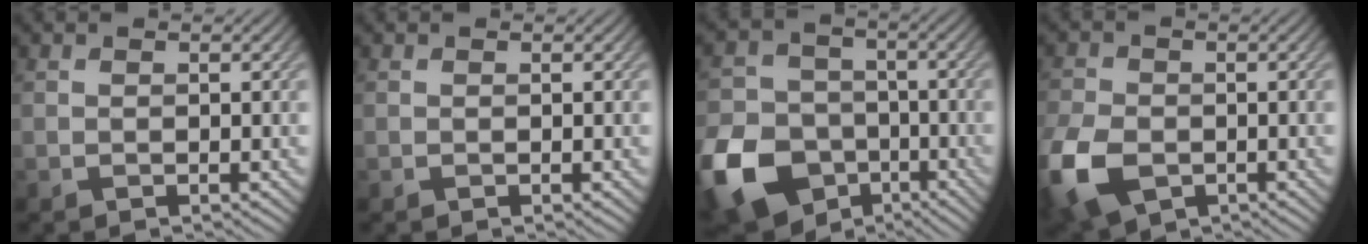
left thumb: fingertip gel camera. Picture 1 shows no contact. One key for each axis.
{"total": 0.0}
{"total": 14.9, "fx": -7.0, "fy": 11.2, "fz": 6.9, "tx": -0.204, "ty": -0.049, "tz": -0.132}
{"total": 10.1, "fx": -4.0, "fy": 6.7, "fz": 6.4, "tx": -0.182, "ty": -0.029, "tz": -0.074}